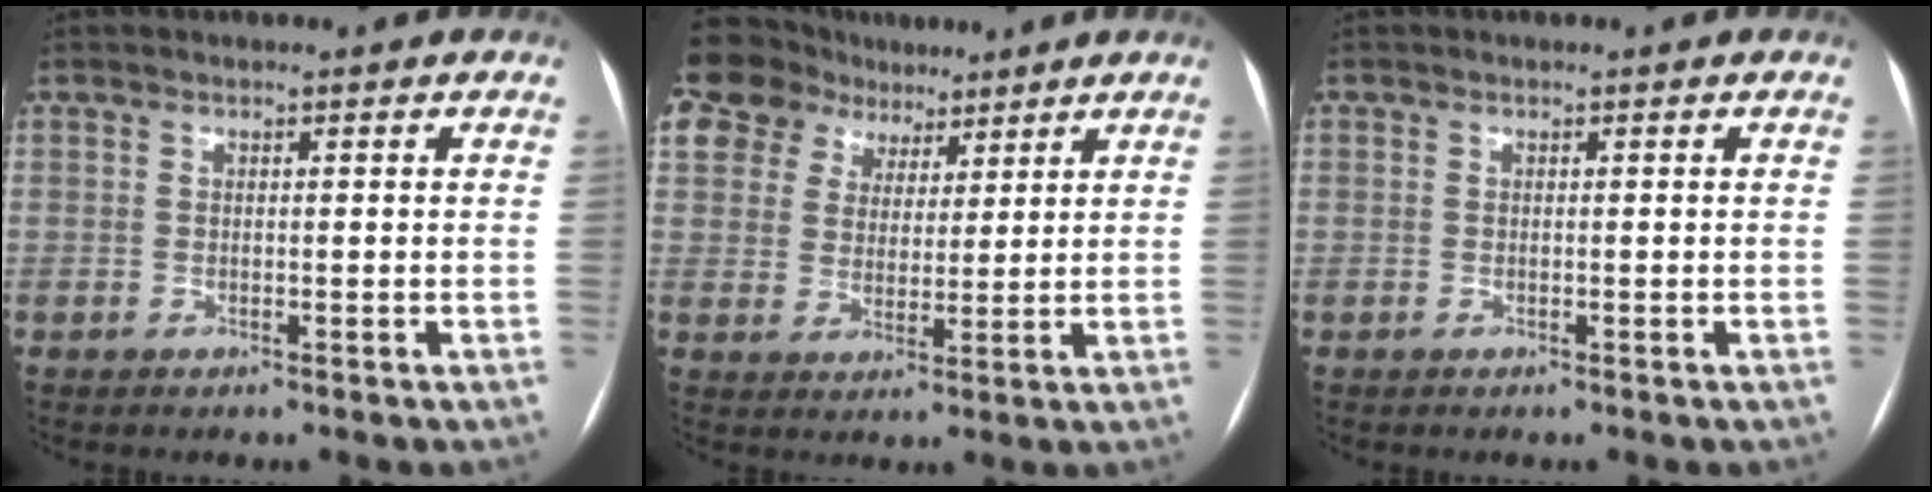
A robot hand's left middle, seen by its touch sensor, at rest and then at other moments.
{"total": 10.9, "force": [7.9, 6.9, 3.1], "torque": [-0.071, 0.039, 0.146]}
{"total": 0.0}